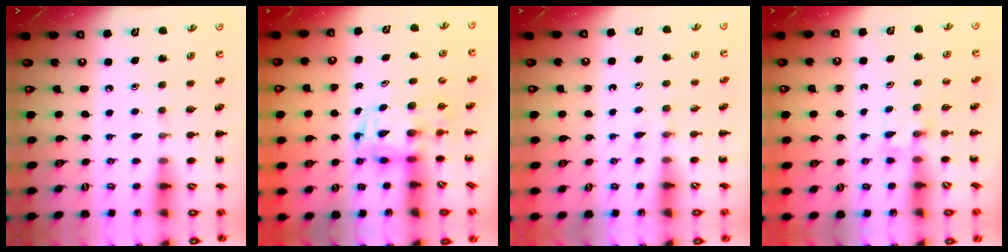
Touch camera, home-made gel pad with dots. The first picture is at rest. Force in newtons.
{"total": 3.6, "press": 3.5, "slide": 0.6}
{"total": 3.1, "press": 2.7, "slide": 1.4}
{"total": 2.4, "press": 2.3, "slide": 0.9}